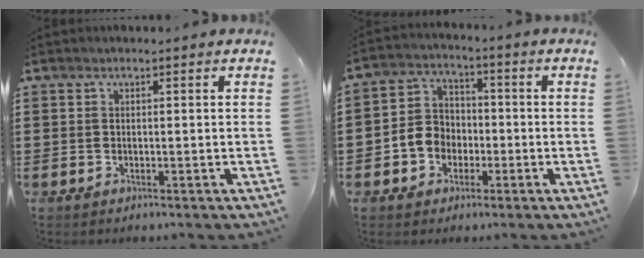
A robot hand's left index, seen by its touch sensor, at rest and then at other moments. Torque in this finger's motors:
{"motor_torque": [0.31, 0.15, 0.23, 0.07]}